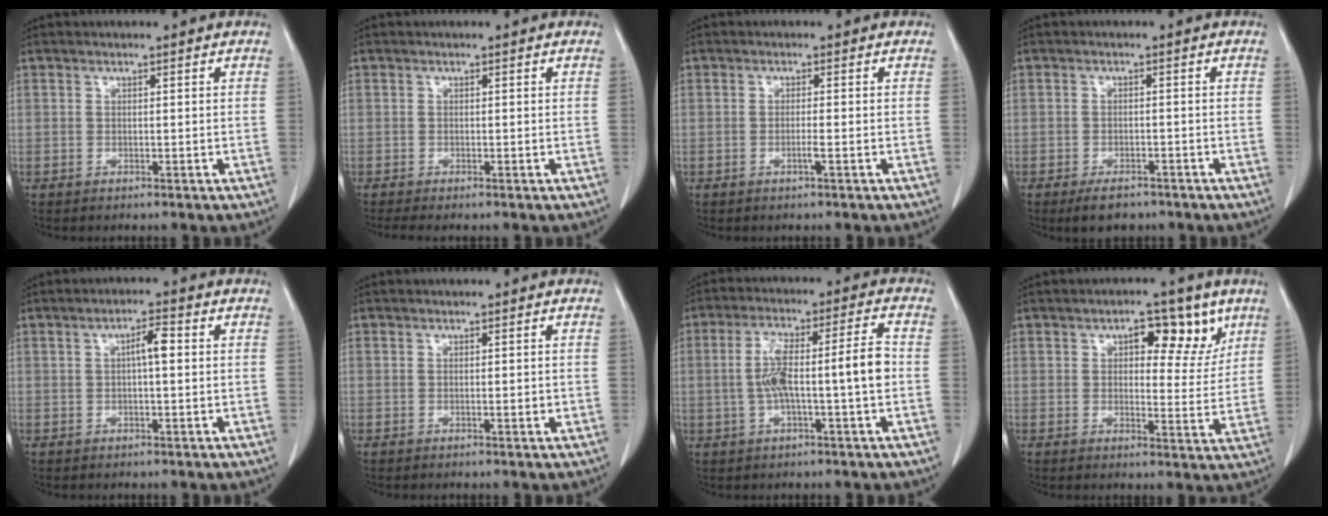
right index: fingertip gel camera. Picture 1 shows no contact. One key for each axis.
{"total": 1.9, "fx": -1.5, "fy": 0.0, "fz": 1.1, "tx": -0.018, "ty": -0.004, "tz": -0.025}
{"total": 1.5, "fx": -0.6, "fy": -0.3, "fz": 1.3, "tx": -0.026, "ty": -0.002, "tz": -0.012}
{"total": 4.2, "fx": -3.1, "fy": 1.9, "fz": 2.1, "tx": -0.035, "ty": -0.003, "tz": -0.043}
{"total": 3.3, "fx": 0.4, "fy": 0.6, "fz": 3.2, "tx": -0.053, "ty": 0.007, "tz": 0.004}
{"total": 1.1, "fx": -0.2, "fy": 0.2, "fz": 1.0, "tx": -0.016, "ty": -0.001, "tz": -0.001}
{"total": 10.1, "fx": -1.0, "fy": 0.9, "fz": 10.0, "tx": -0.180, "ty": 0.028, "tz": -0.018}
{"total": 7.6, "fx": 3.8, "fy": 3.7, "fz": 5.4, "tx": -0.057, "ty": 0.006, "tz": 0.049}